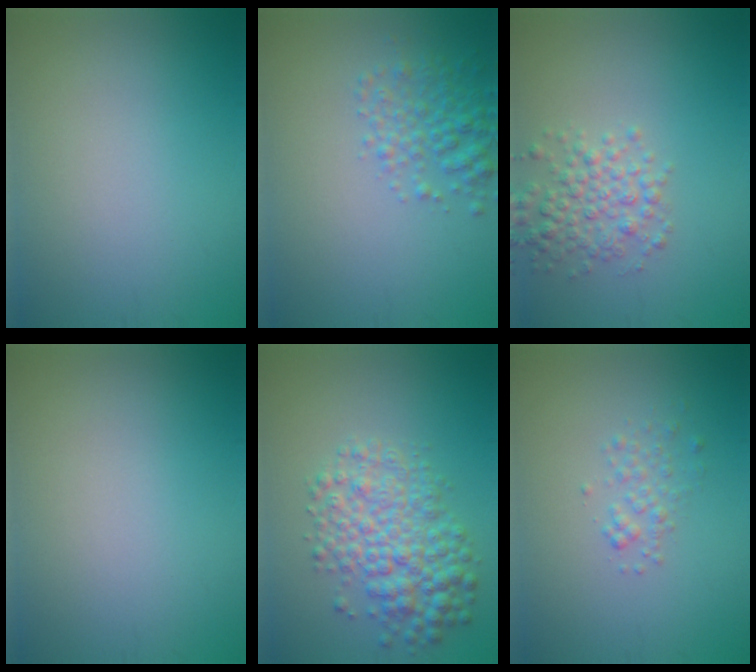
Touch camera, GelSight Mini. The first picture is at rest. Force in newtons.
{"total": 3.1, "press": 3.1, "slide": 0.1}
{"total": 3.5, "press": 3.5, "slide": 0.1}
{"total": 0.0}
{"total": 5.9, "press": 5.9, "slide": 0.1}
{"total": 1.5, "press": 1.5, "slide": 0.1}